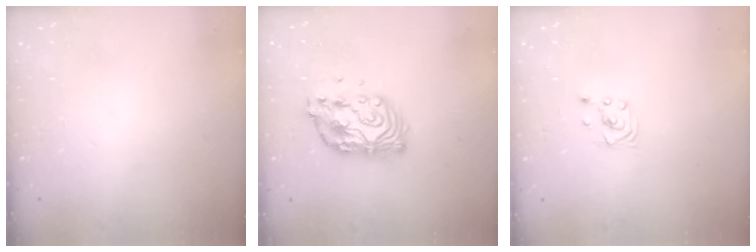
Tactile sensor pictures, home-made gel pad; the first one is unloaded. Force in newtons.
{"total": 11.0, "press": 10.9, "slide": 0.9}
{"total": 2.0, "press": 2.0, "slide": 0.1}